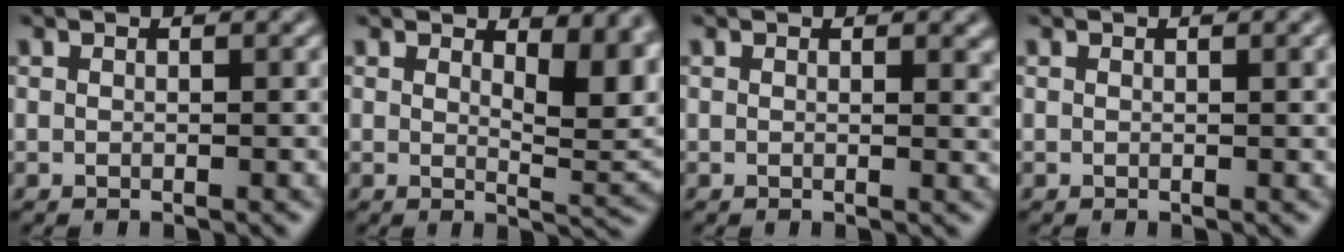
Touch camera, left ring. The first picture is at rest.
{"total": 5.4, "force": [2.2, 2.3, 4.4], "torque": [-0.052, -0.010, 0.035]}
{"total": 1.1, "force": [0.5, 0.5, 0.9], "torque": [-0.007, -0.003, 0.008]}
{"total": 1.0, "force": [0.4, 0.2, 0.9], "torque": [-0.012, 0.002, 0.005]}